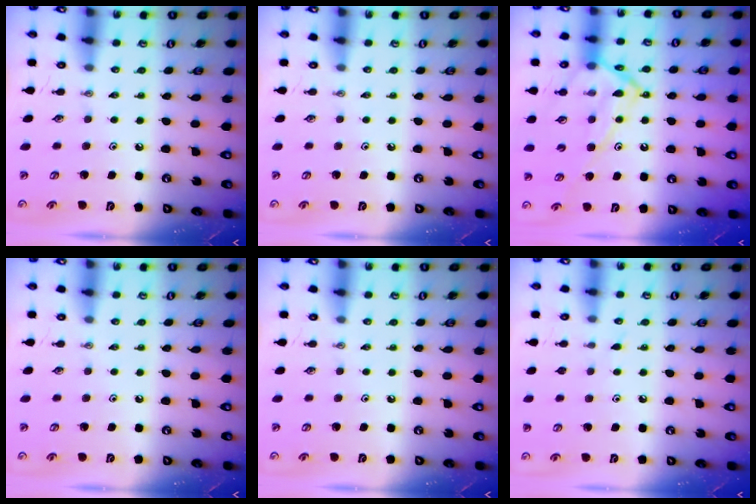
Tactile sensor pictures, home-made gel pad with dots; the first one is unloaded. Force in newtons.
{"total": 0.0}
{"total": 15.4, "press": 15.3, "slide": 1.1}
{"total": 0.0}
{"total": 0.0}
{"total": 4.1, "press": 4.0, "slide": 0.3}